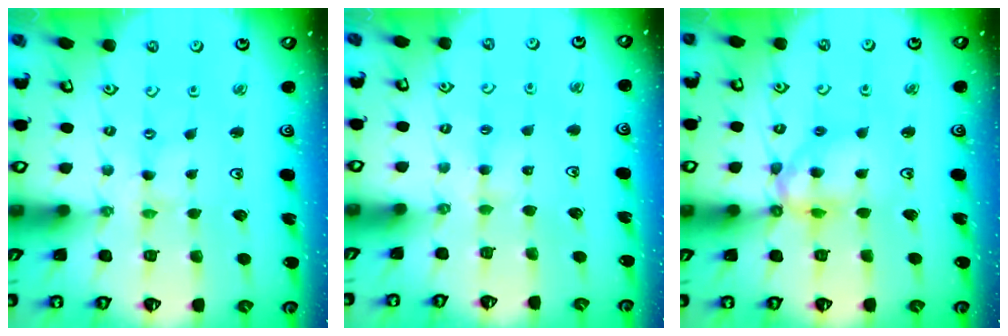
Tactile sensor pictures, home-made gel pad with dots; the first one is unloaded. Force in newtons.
{"total": 3.6, "press": 3.6, "slide": 0.5}
{"total": 11.7, "press": 11.7, "slide": 1.0}